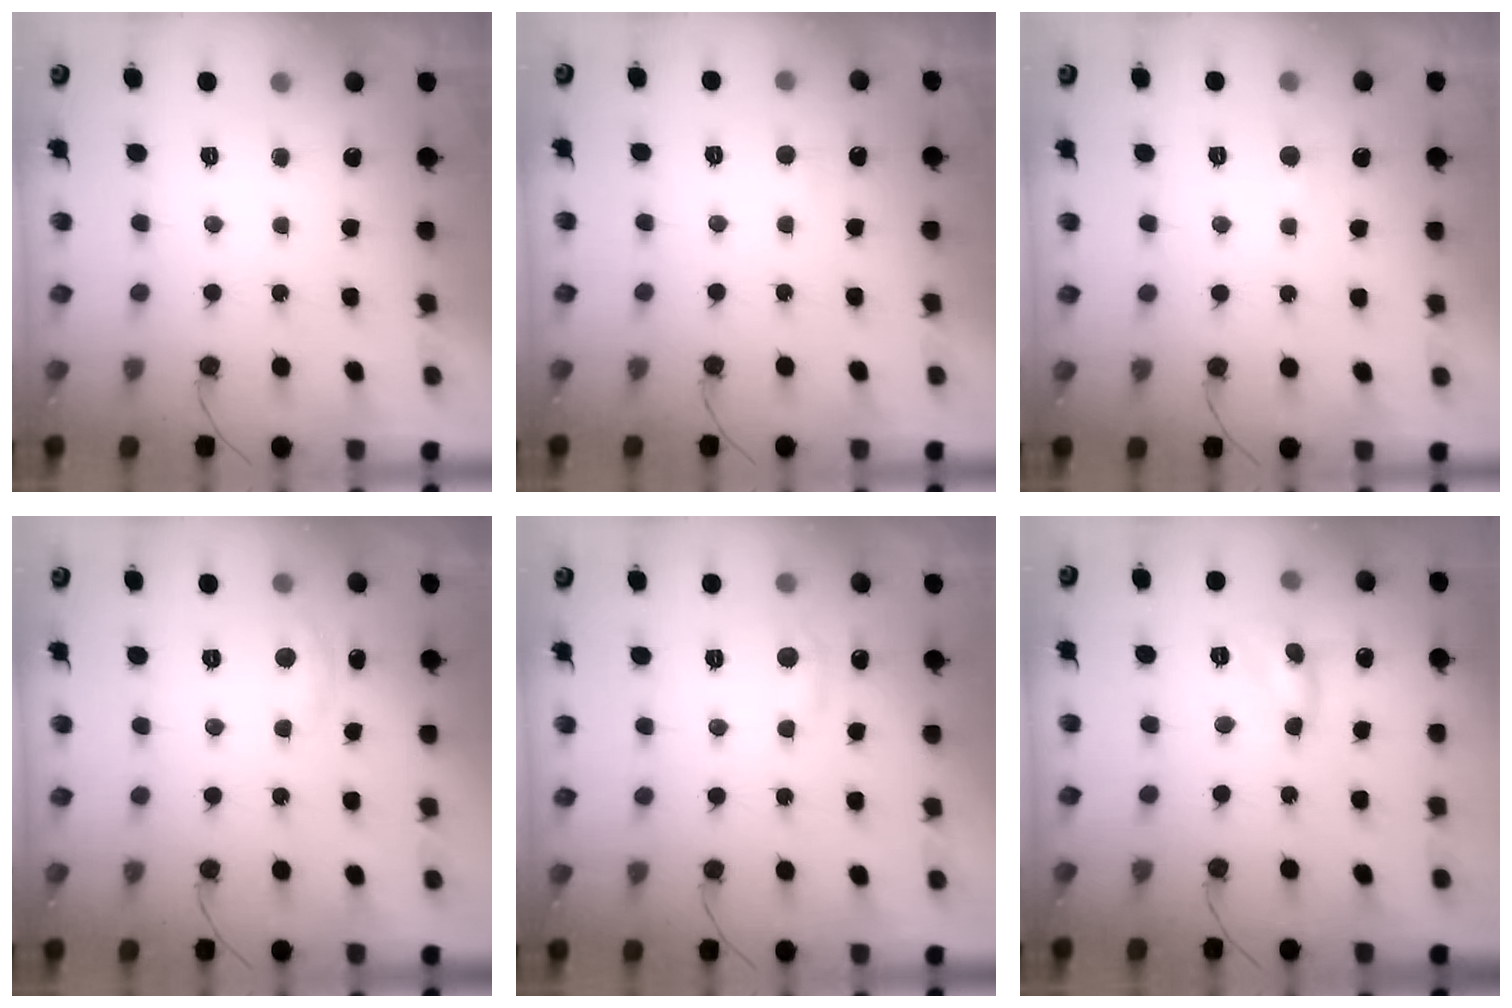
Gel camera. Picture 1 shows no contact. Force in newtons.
{"total": 3.1, "press": 3.1, "slide": 0.3}
{"total": 2.6, "press": 2.6, "slide": 0.2}
{"total": 4.1, "press": 4.0, "slide": 0.6}
{"total": 6.6, "press": 6.6, "slide": 0.9}
{"total": 2.7, "press": 2.7, "slide": 0.1}